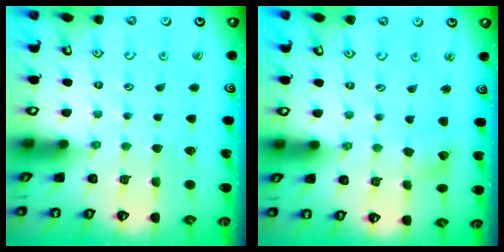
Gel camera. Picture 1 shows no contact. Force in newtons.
{"total": 4.5, "press": 4.4, "slide": 0.7}